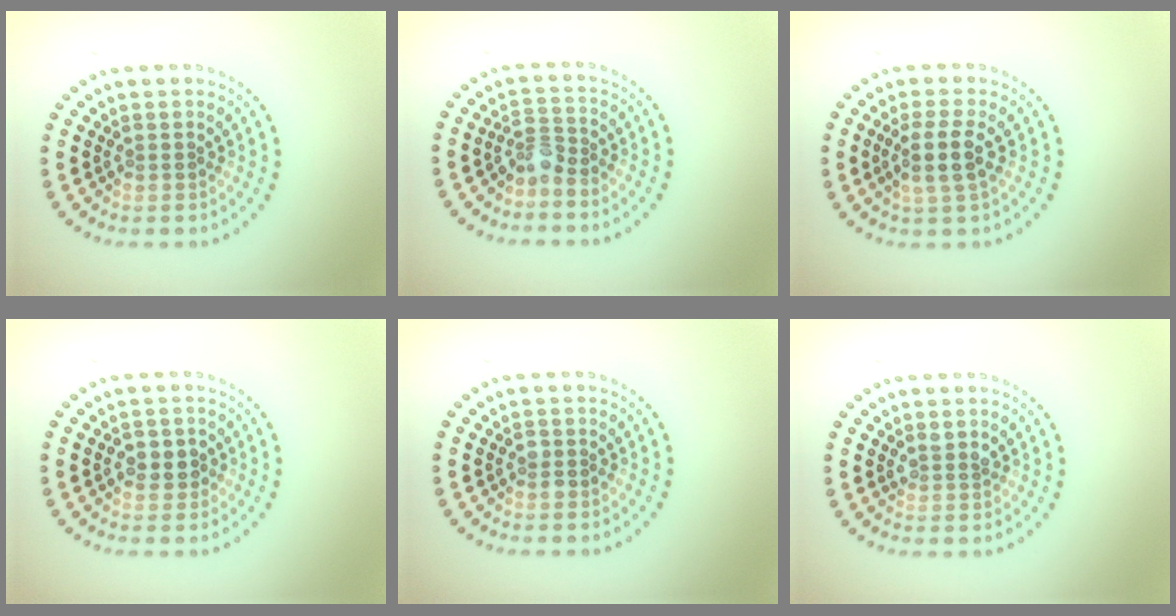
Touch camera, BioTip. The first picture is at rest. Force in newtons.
{"total": 2.1, "press": 1.5, "slide": 1.5}
{"total": 2.8, "press": 2.5, "slide": 1.2}
{"total": 2.1, "press": 2.0, "slide": 0.7}
{"total": 1.0, "press": 0.9, "slide": 0.3}
{"total": 1.1, "press": 1.0, "slide": 0.4}